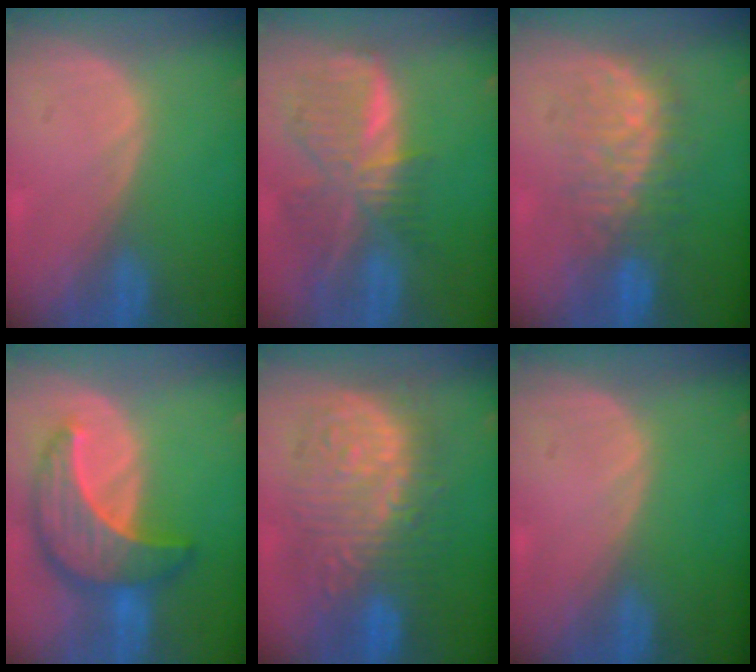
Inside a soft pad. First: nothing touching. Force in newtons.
{"total": 9.1, "press": 7.9, "slide": 4.4}
{"total": 8.4, "press": 8.4, "slide": 0.3}
{"total": 9.9, "press": 9.9, "slide": 0.8}
{"total": 12.7, "press": 12.7, "slide": 1.3}
{"total": 0.0}